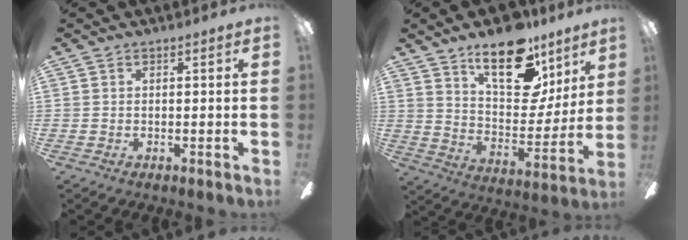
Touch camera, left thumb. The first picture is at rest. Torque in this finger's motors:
{"motor_torque": [1.54, 1.12, 1.37, -1.41, 0.10]}